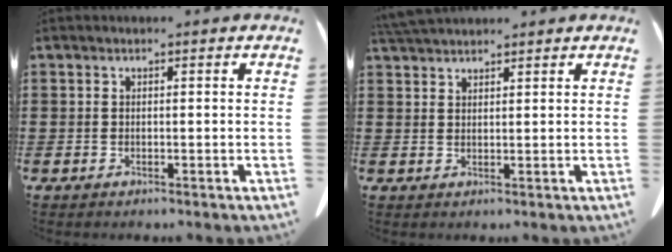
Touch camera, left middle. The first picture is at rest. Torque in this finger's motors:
{"motor_torque": [0.46, 0.36, 0.04, 0.01]}